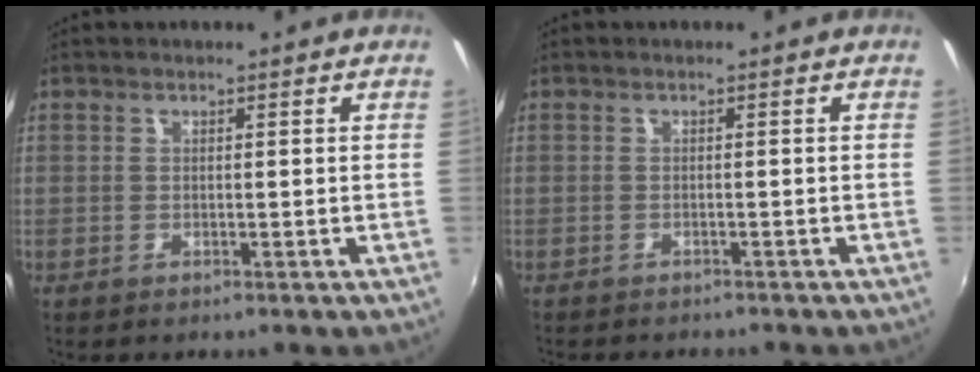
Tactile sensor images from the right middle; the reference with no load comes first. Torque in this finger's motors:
{"motor_torque": [1.07, -1.07, 0.09, 0.04]}